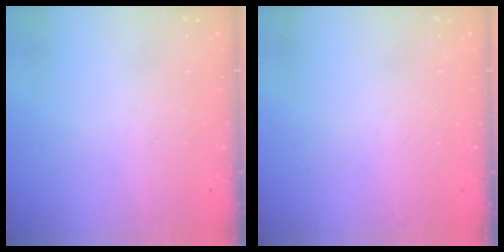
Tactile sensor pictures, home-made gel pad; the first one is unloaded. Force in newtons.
{"total": 0.0}